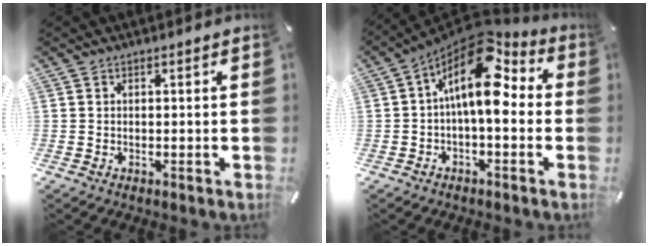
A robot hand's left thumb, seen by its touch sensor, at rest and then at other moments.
{"total": 14.6, "force": [4.4, 6.7, 12.2], "torque": [-0.219, -0.046, 0.069]}